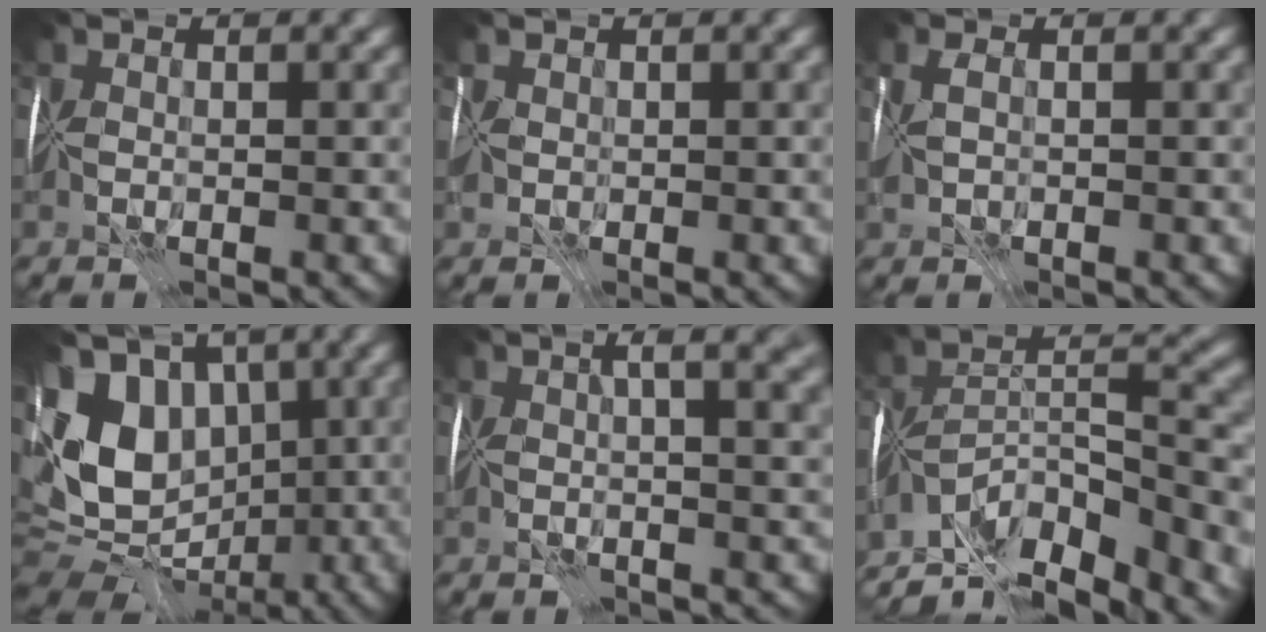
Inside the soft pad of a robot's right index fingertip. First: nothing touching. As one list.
[{"total": 1.1, "force": [-0.1, 0.7, 0.8], "torque": [-0.014, -0.004, -0.002]}, {"total": 1.8, "force": [0.1, 0.5, 1.7], "torque": [-0.037, -0.002, 0.008]}, {"total": 11.0, "force": [0.0, 7.4, 8.1], "torque": [-0.151, 0.004, -0.017]}, {"total": 7.3, "force": [3.2, 2.4, 6.1], "torque": [-0.054, 0.032, 0.026]}, {"total": 9.9, "force": [-8.7, 0.9, 4.5], "torque": [-0.051, 0.003, -0.158]}]